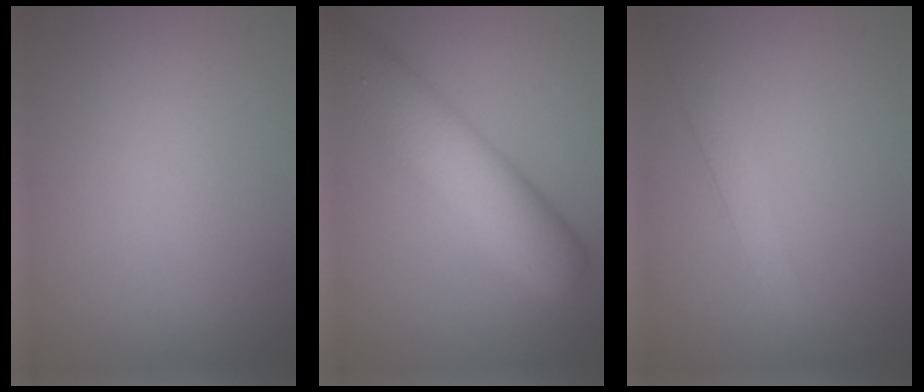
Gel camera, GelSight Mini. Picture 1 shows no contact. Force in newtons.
{"total": 8.2, "press": 8.2, "slide": 0.6}
{"total": 2.1, "press": 2.1, "slide": 0.0}